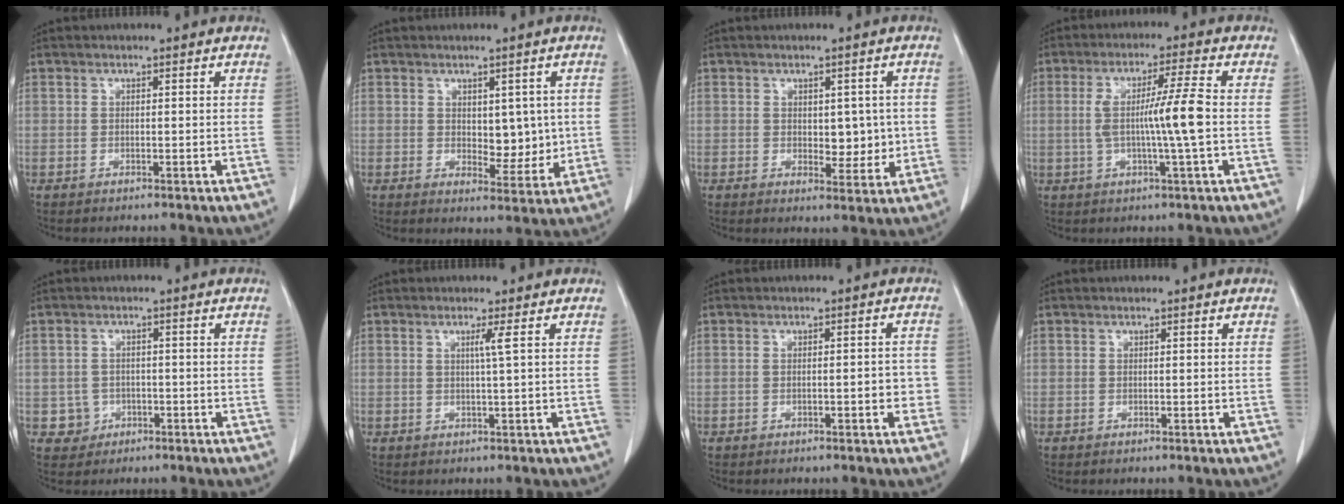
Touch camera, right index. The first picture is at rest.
{"total": 5.6, "force": [0.6, 3.1, 4.6], "torque": [-0.055, -0.005, 0.019]}
{"total": 4.7, "force": [0.3, 2.7, 3.9], "torque": [-0.041, -0.002, 0.011]}
{"total": 8.3, "force": [-0.5, -0.9, 8.2], "torque": [-0.151, 0.003, -0.007]}
{"total": 2.9, "force": [-0.8, 2.8, -0.1], "torque": [0.008, 0.012, -0.008]}
{"total": 1.7, "force": [0.6, -0.6, 1.4], "torque": [-0.026, -0.004, 0.010]}
{"total": 2.6, "force": [-0.7, 0.8, 2.4], "torque": [-0.027, 0.006, -0.010]}
{"total": 0.0}